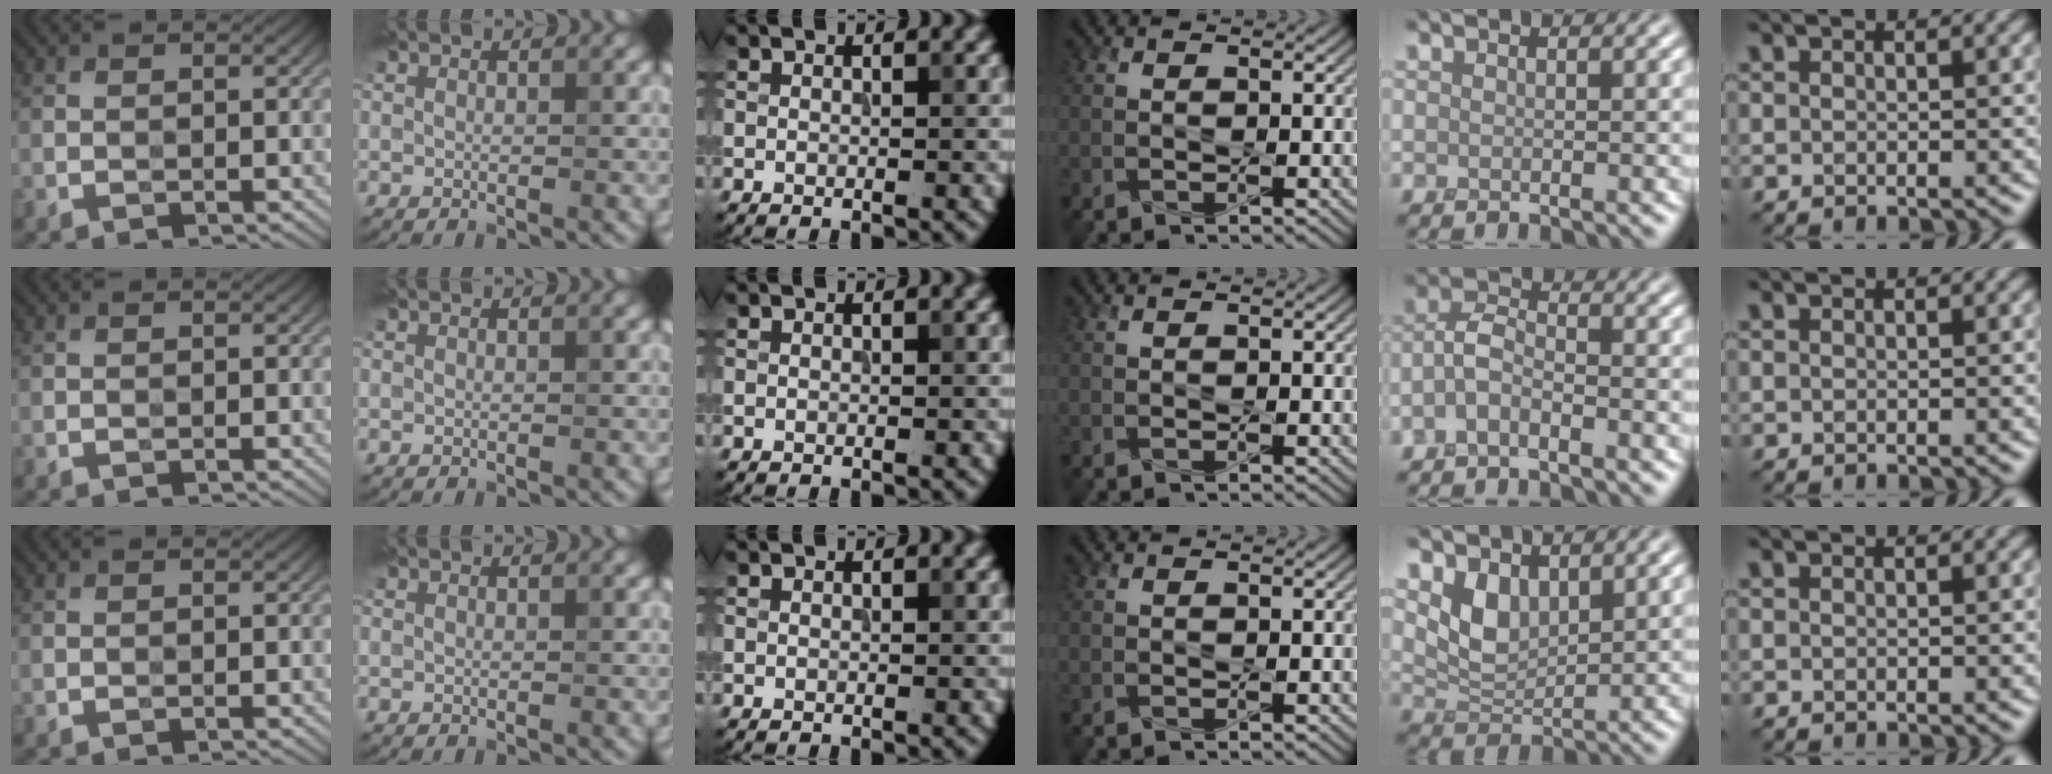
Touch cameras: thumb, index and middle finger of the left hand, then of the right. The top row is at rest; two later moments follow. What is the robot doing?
{"motion": "press", "object": "sticky note"}